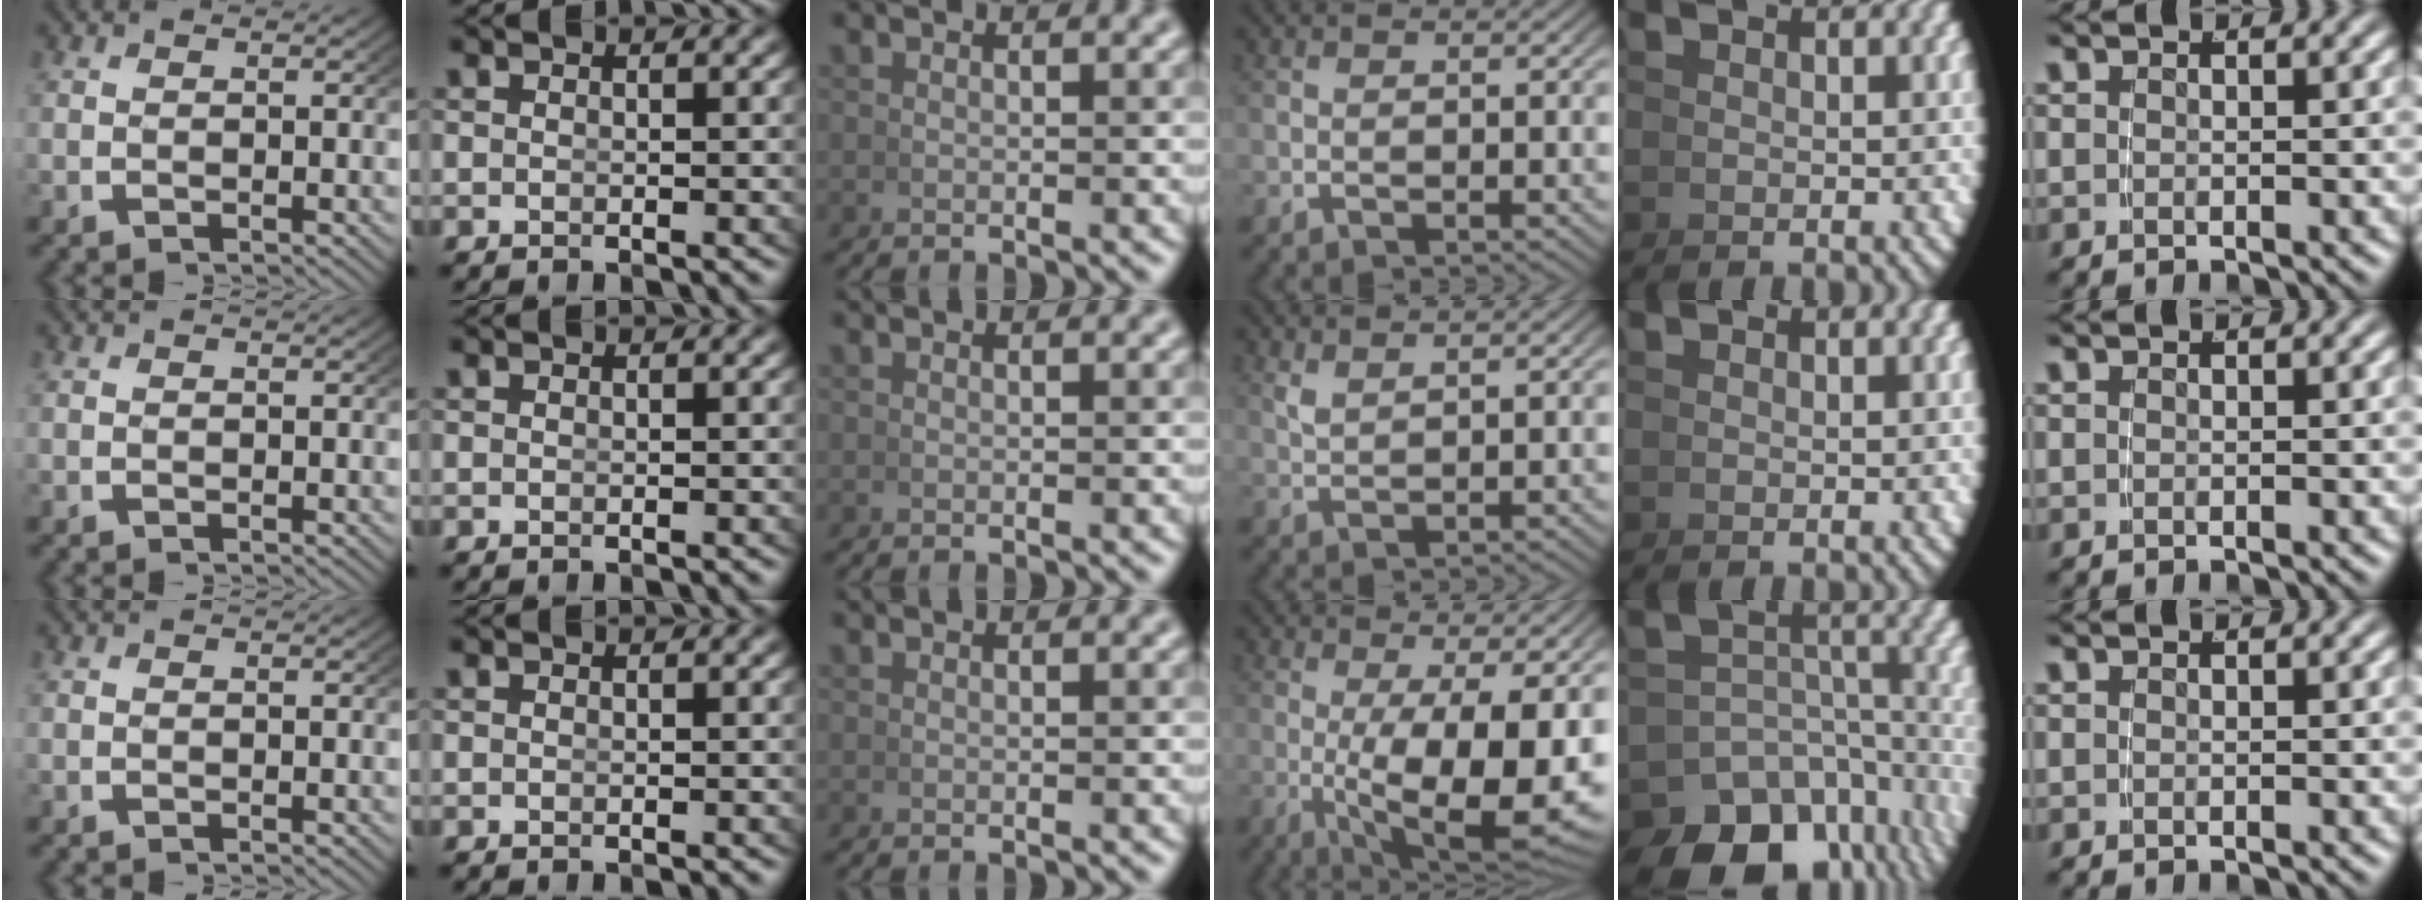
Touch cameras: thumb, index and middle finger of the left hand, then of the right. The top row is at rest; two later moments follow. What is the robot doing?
{"motion": "grasp_and_lifting", "object": "coin"}